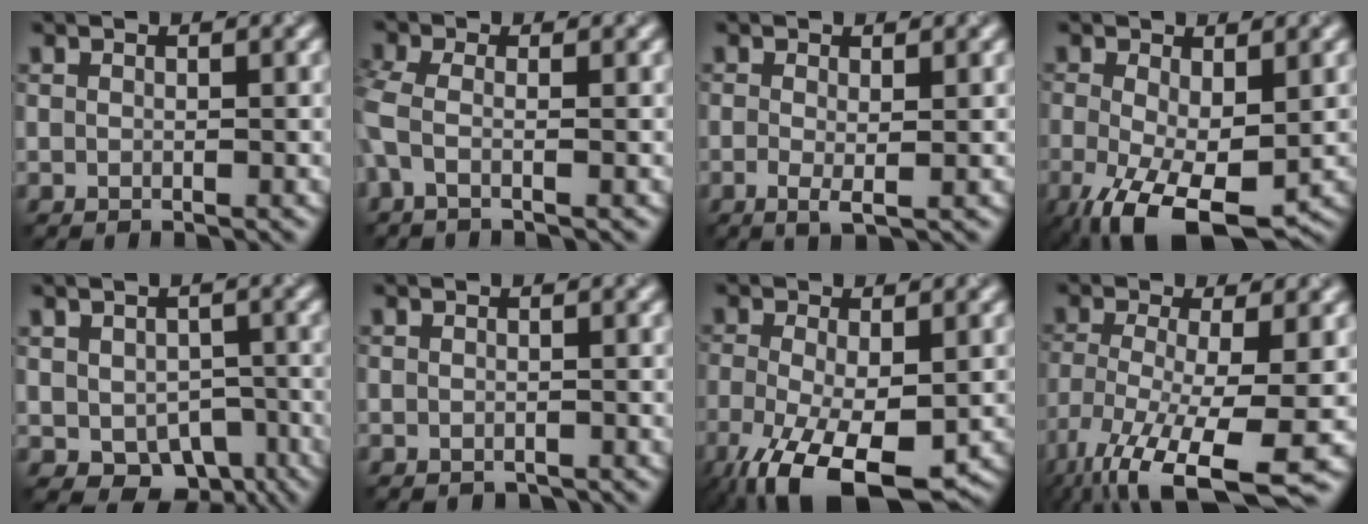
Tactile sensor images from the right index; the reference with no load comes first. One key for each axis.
{"total": 2.0, "fx": -0.5, "fy": 0.6, "fz": 1.8, "tx": -0.048, "ty": -0.007, "tz": -0.021}
{"total": 1.7, "fx": -0.2, "fy": 0.3, "fz": 1.7, "tx": -0.035, "ty": -0.007, "tz": -0.004}
{"total": 8.1, "fx": -3.0, "fy": 3.7, "fz": 6.5, "tx": -0.141, "ty": -0.029, "tz": -0.043}
{"total": 6.0, "fx": -2.2, "fy": 4.2, "fz": 3.6, "tx": -0.053, "ty": -0.017, "tz": -0.022}
{"total": 0.7, "fx": -0.6, "fy": 0.2, "fz": 0.2, "tx": -0.002, "ty": -0.005, "tz": -0.009}
{"total": 9.3, "fx": -4.4, "fy": 3.8, "fz": 7.2, "tx": -0.150, "ty": -0.029, "tz": -0.066}
{"total": 11.6, "fx": -6.2, "fy": 3.0, "fz": 9.3, "tx": -0.181, "ty": -0.027, "tz": -0.104}